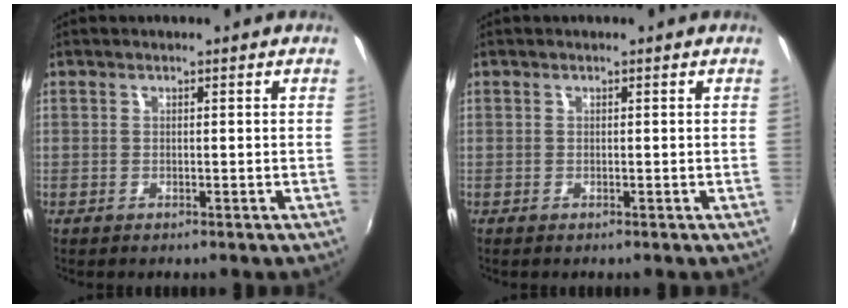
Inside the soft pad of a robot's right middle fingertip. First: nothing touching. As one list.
[{"total": 0.0}]